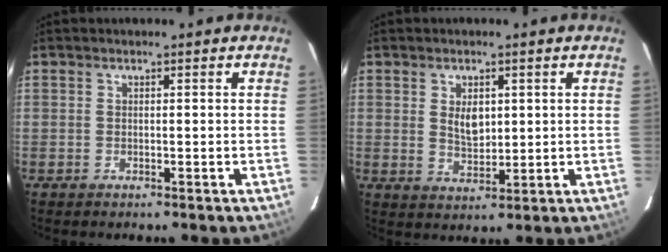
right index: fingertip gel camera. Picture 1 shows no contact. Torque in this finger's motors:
{"motor_torque": [0.58, 0.30, 0.26, 0.07]}